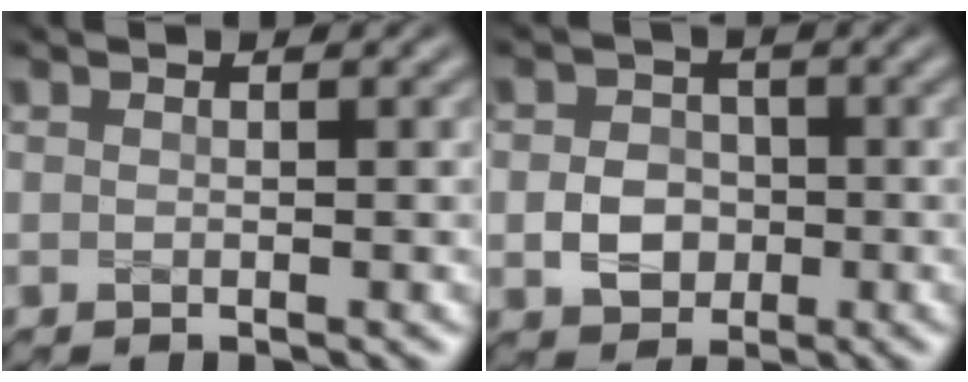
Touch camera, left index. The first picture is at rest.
{"total": 3.2, "force": [-0.7, 2.8, 1.5], "torque": [-0.023, 0.000, -0.016]}